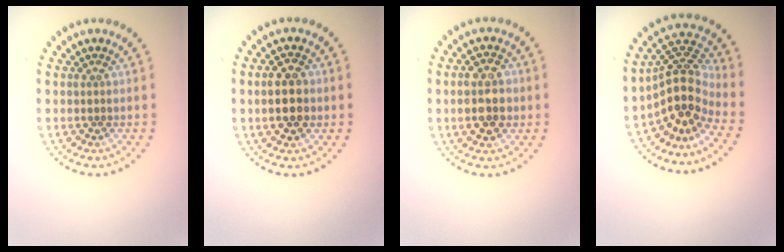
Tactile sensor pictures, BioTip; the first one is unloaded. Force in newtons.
{"total": 3.4, "press": 3.4, "slide": 0.2}
{"total": 3.7, "press": 3.7, "slide": 0.5}
{"total": 4.7, "press": 3.4, "slide": 3.2}